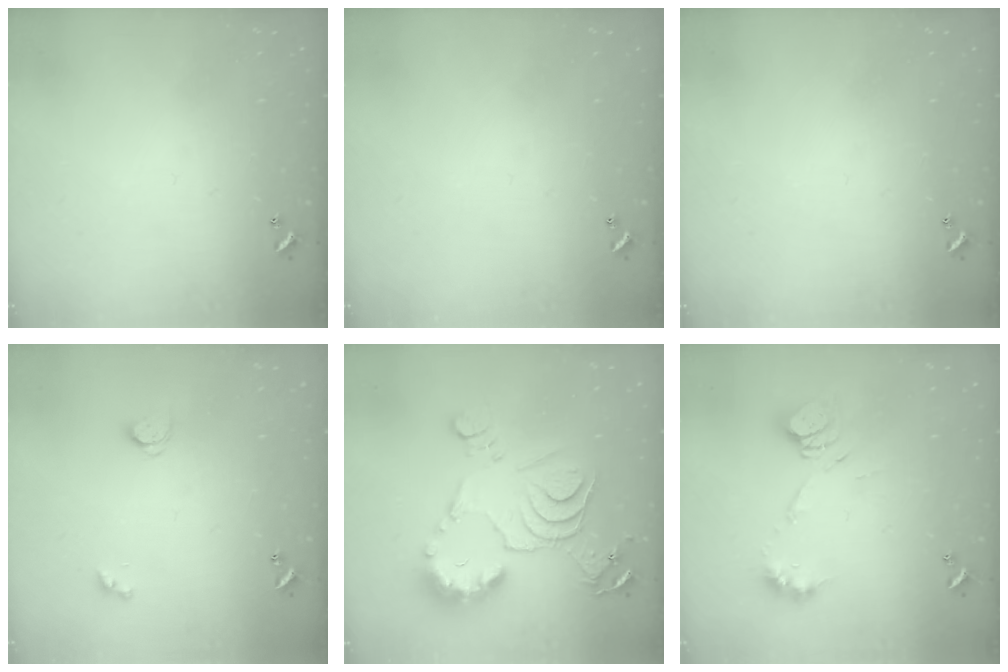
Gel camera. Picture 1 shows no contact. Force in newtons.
{"total": 0.0}
{"total": 0.0}
{"total": 2.8, "press": 2.8, "slide": 0.3}
{"total": 15.2, "press": 15.1, "slide": 1.6}
{"total": 10.9, "press": 10.9, "slide": 1.0}